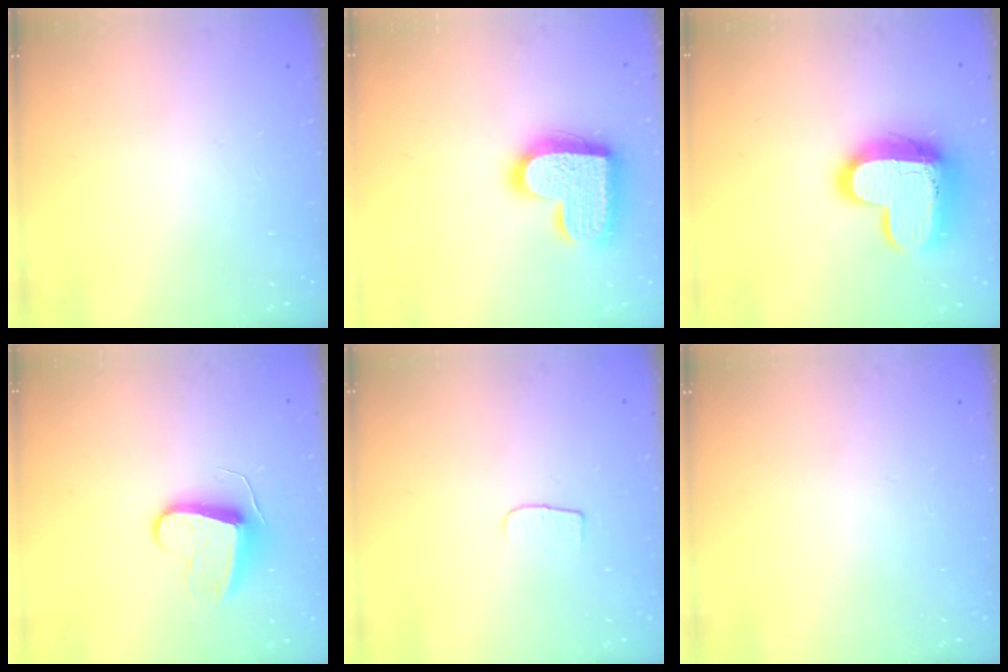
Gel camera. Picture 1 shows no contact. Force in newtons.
{"total": 19.6, "press": 19.5, "slide": 1.3}
{"total": 16.2, "press": 16.1, "slide": 1.3}
{"total": 9.1, "press": 9.1, "slide": 0.7}
{"total": 4.2, "press": 4.2, "slide": 0.4}
{"total": 0.0}